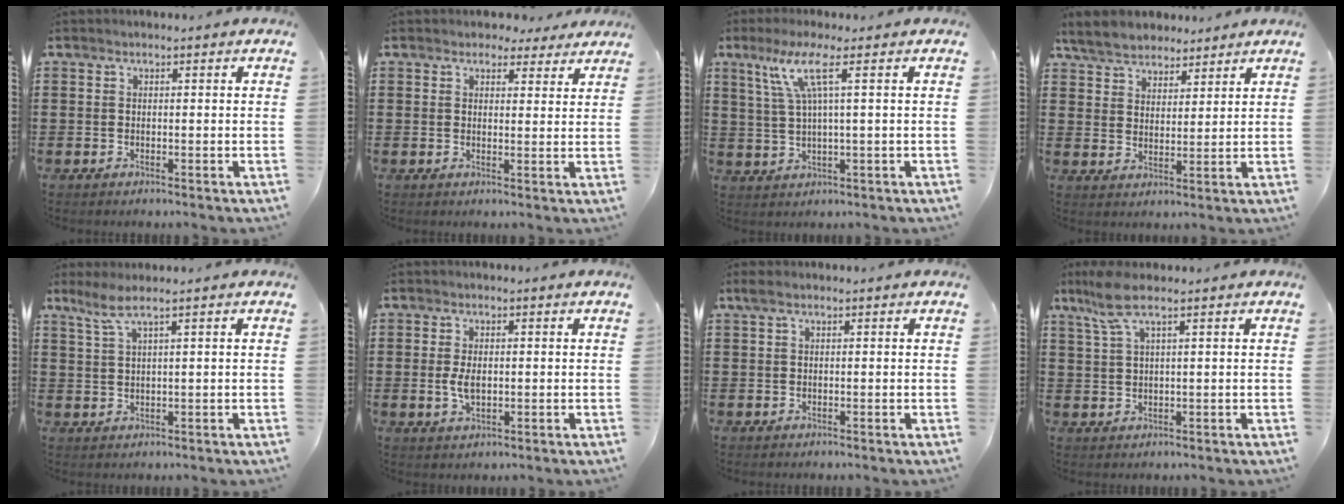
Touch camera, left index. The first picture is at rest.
{"total": 3.1, "force": [2.7, 1.3, 0.7], "torque": [-0.013, -0.002, 0.049]}
{"total": 6.6, "force": [2.3, 0.1, 6.2], "torque": [-0.133, -0.007, 0.035]}
{"total": 5.7, "force": [5.1, 2.3, 1.2], "torque": [-0.046, -0.007, 0.096]}
{"total": 2.9, "force": [1.7, -0.2, 2.4], "torque": [-0.059, -0.003, 0.027]}
{"total": 3.5, "force": [0.0, 1.8, 3.0], "torque": [-0.066, 0.002, -0.003]}
{"total": 0.9, "force": [0.2, 0.3, 0.8], "torque": [-0.016, 0.003, 0.004]}
{"total": 5.0, "force": [2.6, 0.7, 4.2], "torque": [-0.104, 0.000, 0.043]}